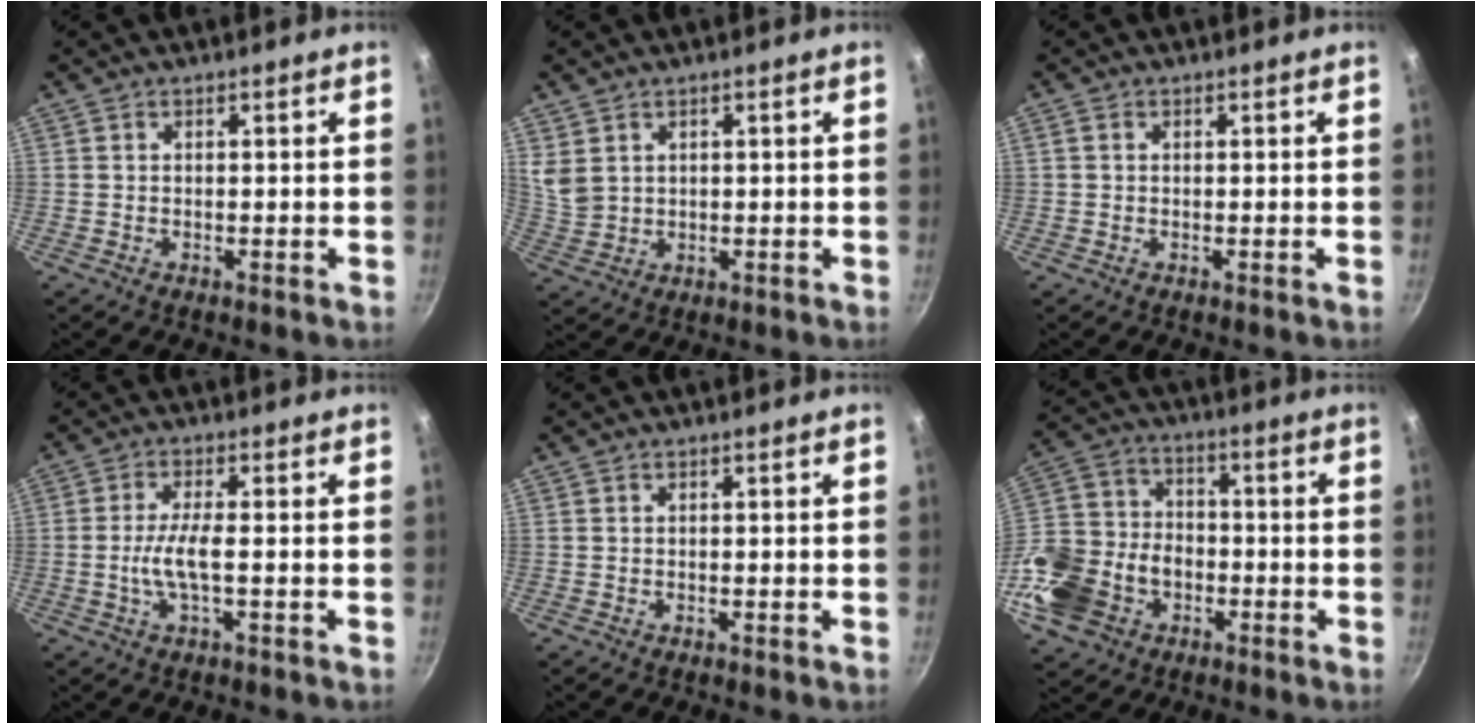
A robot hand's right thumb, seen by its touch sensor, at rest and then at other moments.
{"total": 4.3, "force": [2.0, 3.1, 2.2], "torque": [-0.032, -0.012, 0.051]}
{"total": 0.8, "force": [0.2, 0.6, 0.4], "torque": [-0.008, 0.003, 0.004]}
{"total": 5.0, "force": [-1.0, 0.8, 4.8], "torque": [-0.106, 0.008, -0.022]}
{"total": 0.0}
{"total": 17.8, "force": [-6.4, 13.5, 9.5], "torque": [-0.193, 0.042, -0.121]}